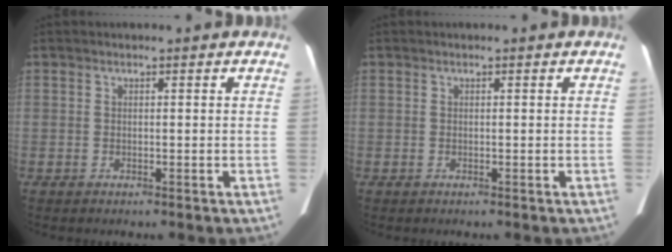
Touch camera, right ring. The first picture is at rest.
{"total": 0.0}